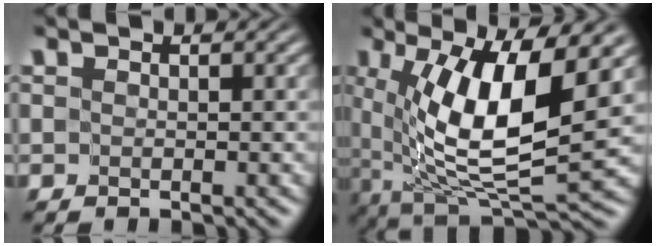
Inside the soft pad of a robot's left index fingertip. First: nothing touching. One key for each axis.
{"total": 11.0, "fx": 1.8, "fy": 3.0, "fz": 10.4, "tx": -0.177, "ty": -0.009, "tz": 0.041}